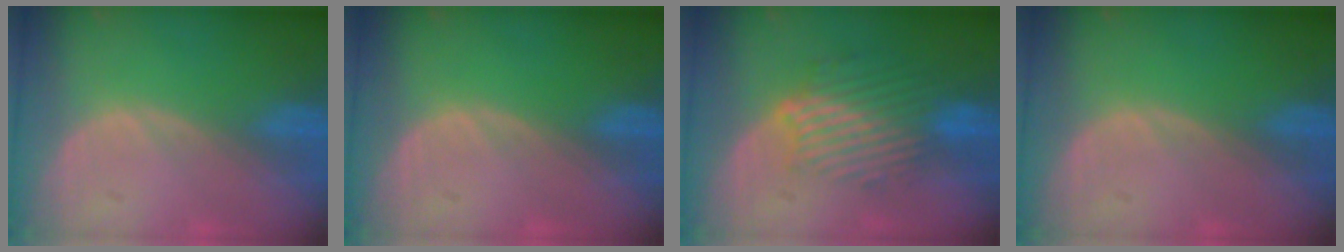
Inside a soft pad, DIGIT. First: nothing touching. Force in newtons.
{"total": 0.0}
{"total": 9.7, "press": 8.1, "slide": 5.3}
{"total": 0.0}